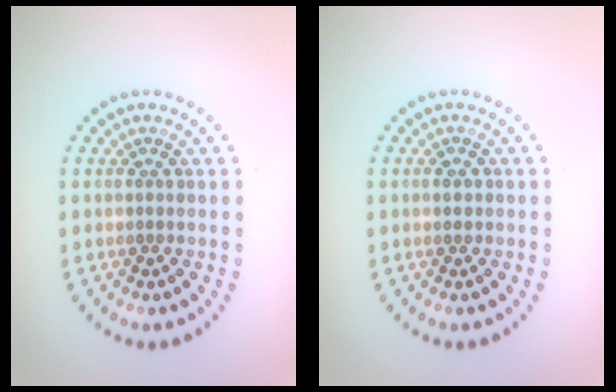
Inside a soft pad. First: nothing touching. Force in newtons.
{"total": 1.2, "press": 1.2, "slide": 0.1}